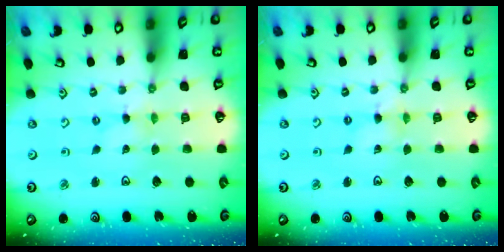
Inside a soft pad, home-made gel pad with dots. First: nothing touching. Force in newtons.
{"total": 1.6, "press": 1.6, "slide": 0.3}